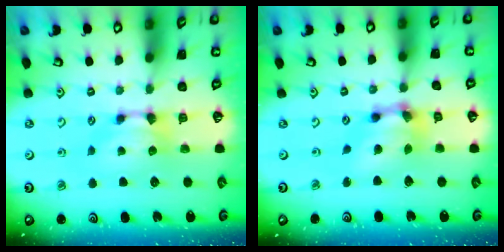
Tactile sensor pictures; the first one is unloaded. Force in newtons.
{"total": 6.2, "press": 5.8, "slide": 2.1}